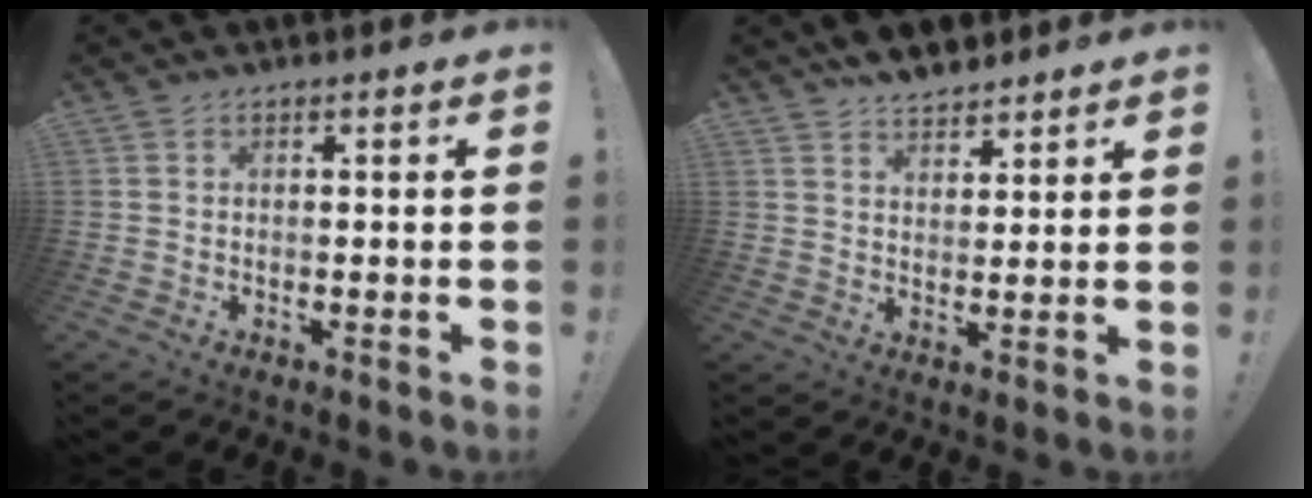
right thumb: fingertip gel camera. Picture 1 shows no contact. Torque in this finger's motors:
{"motor_torque": [-0.76, 0.69, -0.19, 0.39, 0.00]}